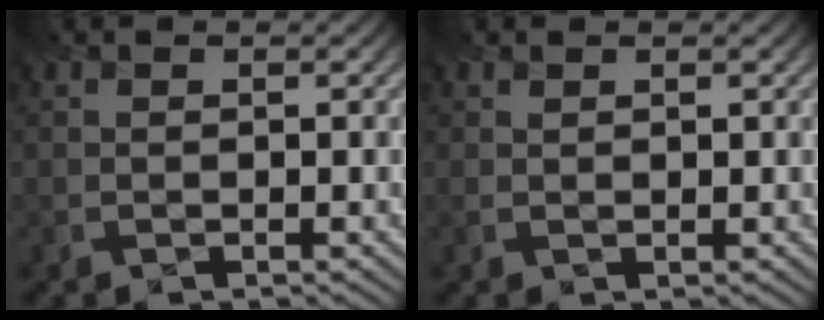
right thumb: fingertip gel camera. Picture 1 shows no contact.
{"total": 0.0}